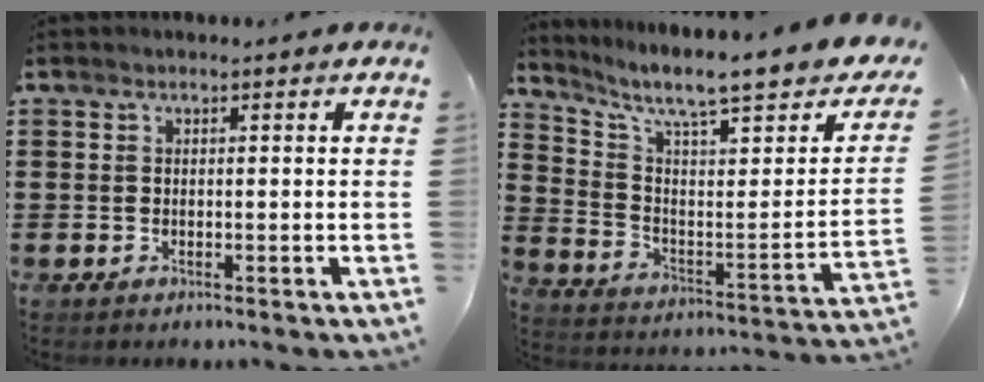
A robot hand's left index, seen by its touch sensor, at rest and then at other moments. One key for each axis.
{"total": 8.1, "fx": 6.1, "fy": 1.3, "fz": 5.3, "tx": -0.112, "ty": -0.050, "tz": 0.094}